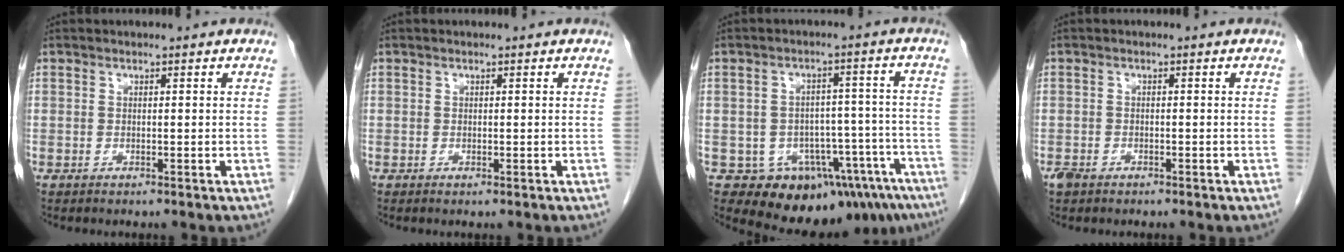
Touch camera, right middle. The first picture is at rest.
{"total": 0.0}
{"total": 13.6, "force": [-9.9, 7.7, 5.1], "torque": [-0.038, 0.046, -0.119]}
{"total": 1.6, "force": [-1.1, 0.9, 0.8], "torque": [-0.022, 0.000, -0.017]}